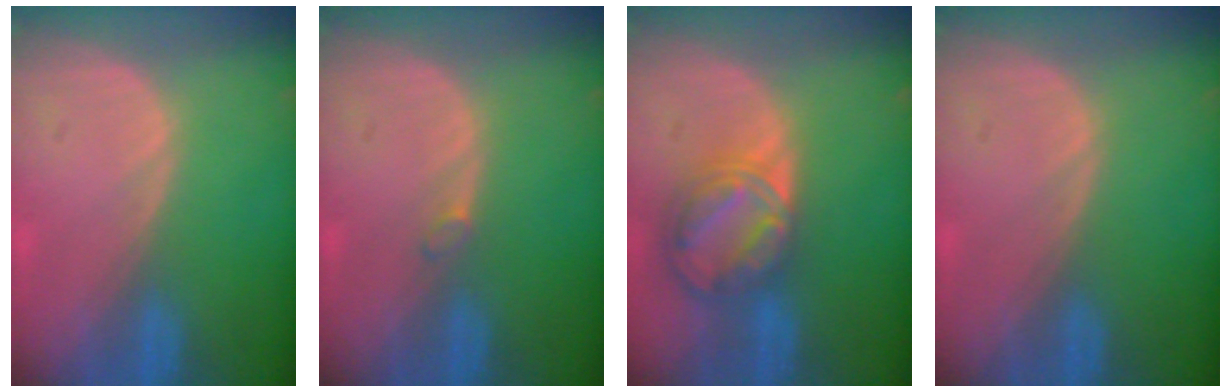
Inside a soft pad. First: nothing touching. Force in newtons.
{"total": 0.9, "press": 0.8, "slide": 0.2}
{"total": 8.5, "press": 7.2, "slide": 4.5}
{"total": 0.0}